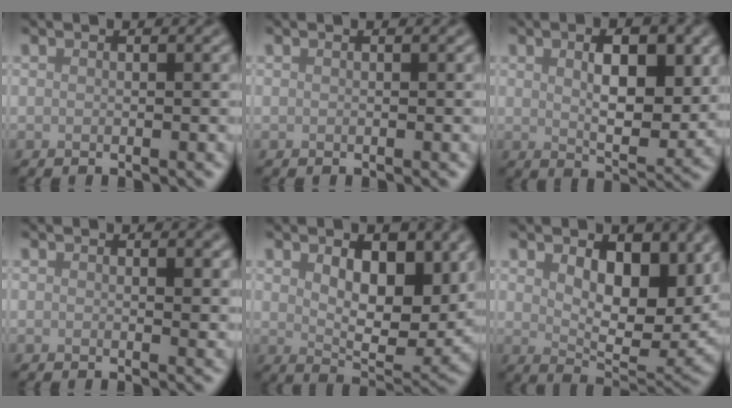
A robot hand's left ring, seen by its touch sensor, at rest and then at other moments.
{"total": 0.0}
{"total": 6.4, "force": [1.4, 2.9, 5.6], "torque": [-0.081, -0.004, 0.028]}
{"total": 1.3, "force": [0.5, 0.4, 1.1], "torque": [-0.012, -0.005, 0.009]}
{"total": 7.5, "force": [2.0, 4.1, 5.9], "torque": [-0.096, -0.017, 0.036]}
{"total": 8.9, "force": [2.5, 4.9, 6.9], "torque": [-0.110, -0.017, 0.044]}